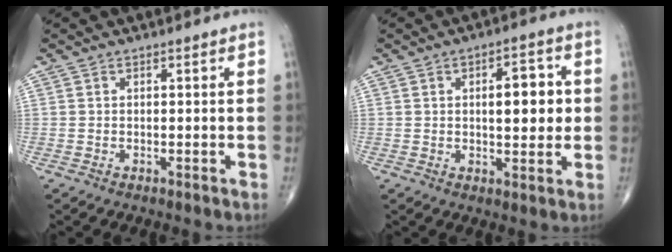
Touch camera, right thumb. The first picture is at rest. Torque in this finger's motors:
{"motor_torque": [-0.84, 1.07, 0.91, 0.73, 0.16]}